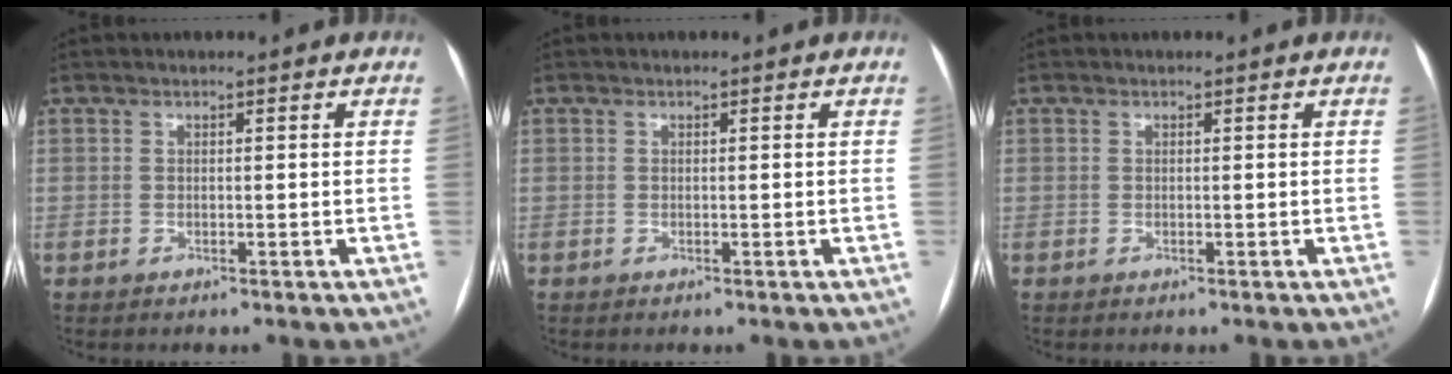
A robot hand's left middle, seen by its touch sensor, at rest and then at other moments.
{"total": 0.0}
{"total": 0.0}